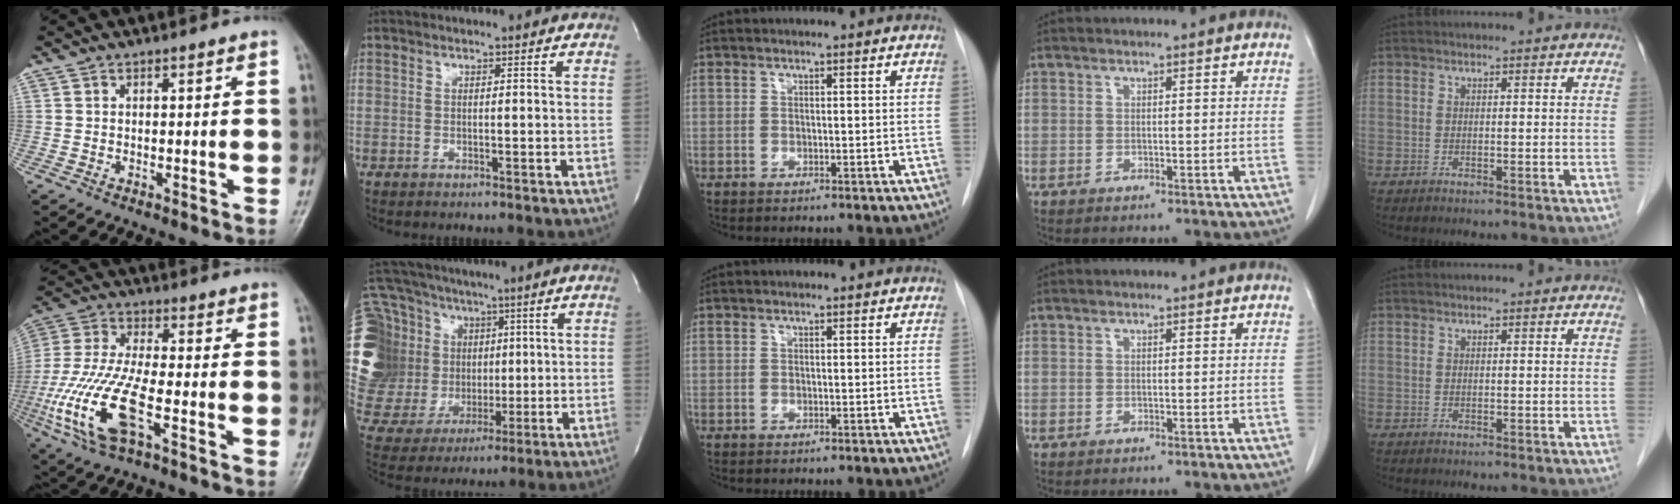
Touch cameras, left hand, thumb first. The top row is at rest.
{"thumb": {"total": 16.5, "force": [-5.9, 5.8, 14.3], "torque": [-0.332, 0.010, -0.109]}, "index": {"total": 28.2, "force": [5.9, 23.2, 14.8], "torque": [-0.419, 0.093, 0.128]}}